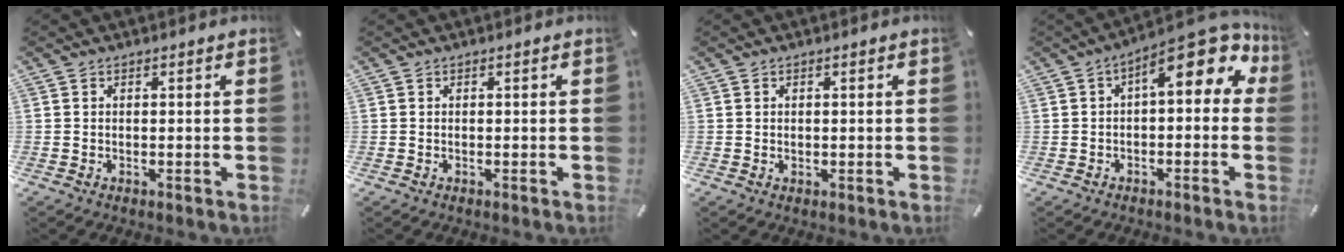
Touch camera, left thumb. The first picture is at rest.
{"total": 0.0}
{"total": 0.6, "force": [0.2, 0.5, 0.1], "torque": [0.006, -0.001, 0.001]}
{"total": 12.7, "force": [5.1, 5.5, 10.3], "torque": [-0.145, -0.037, 0.083]}